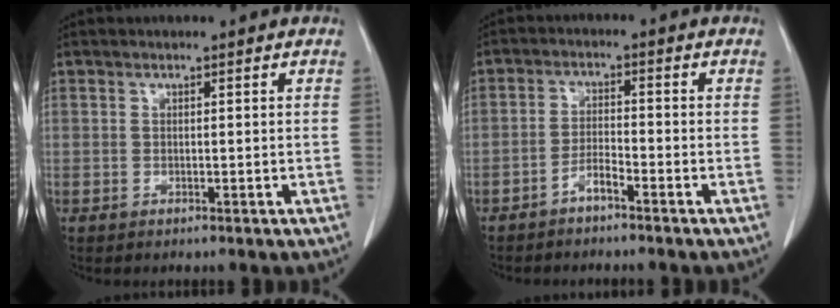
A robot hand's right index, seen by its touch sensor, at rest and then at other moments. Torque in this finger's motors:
{"motor_torque": [0.29, -0.22, 0.02, 0.01]}